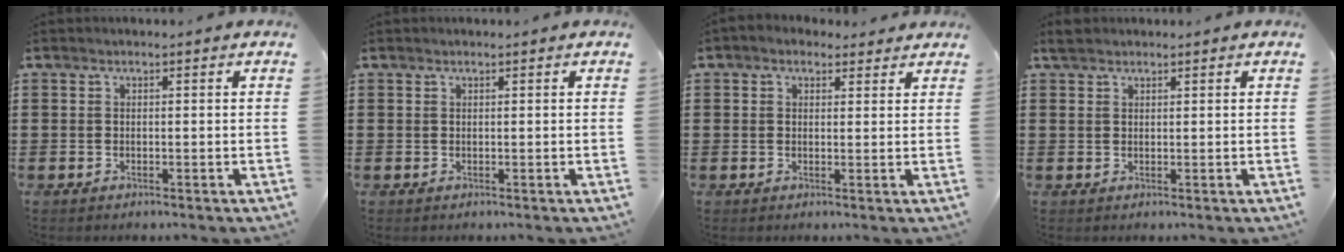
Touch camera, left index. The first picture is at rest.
{"total": 0.0}
{"total": 2.0, "force": [1.5, 1.2, 0.5], "torque": [-0.007, 0.005, 0.026]}
{"total": 1.7, "force": [1.5, 0.8, 0.5], "torque": [-0.014, 0.006, 0.028]}